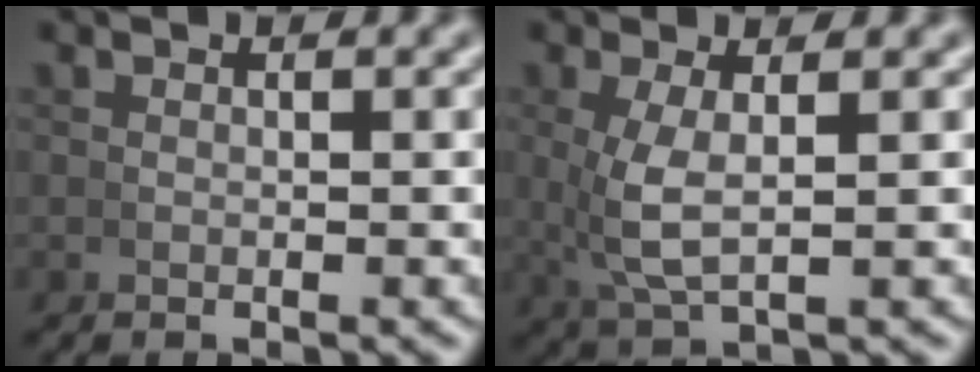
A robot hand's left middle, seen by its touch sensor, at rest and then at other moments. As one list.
[{"total": 4.1, "force": [0.4, 1.5, 3.8], "torque": [-0.092, -0.007, 0.022]}]